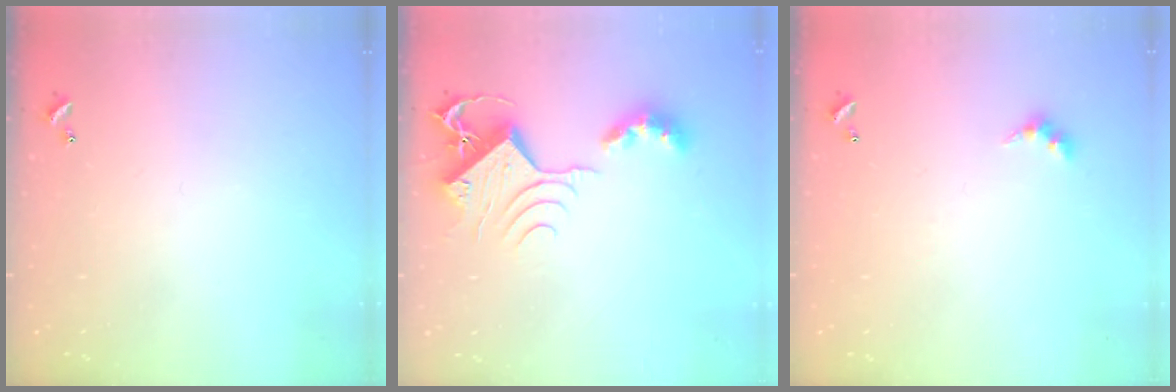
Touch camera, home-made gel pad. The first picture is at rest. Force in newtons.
{"total": 10.1, "press": 10.0, "slide": 1.5}
{"total": 2.4, "press": 2.4, "slide": 0.5}